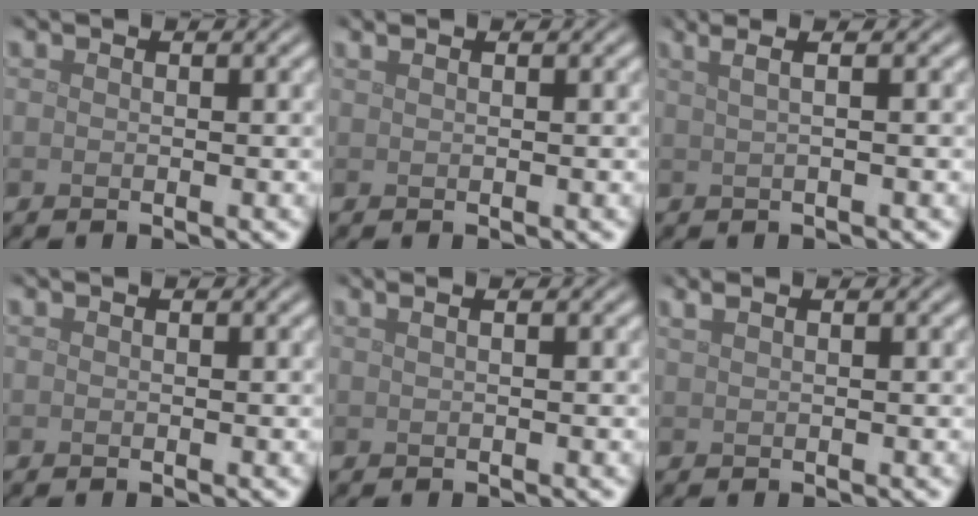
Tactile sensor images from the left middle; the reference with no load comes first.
{"total": 0.9, "force": [0.6, 0.4, 0.5], "torque": [-0.009, 0.002, 0.006]}
{"total": 4.9, "force": [2.4, 2.4, 3.6], "torque": [-0.030, 0.035, 0.003]}
{"total": 0.0}
{"total": 2.7, "force": [1.3, 1.4, 1.8], "torque": [-0.008, 0.014, -0.008]}
{"total": 1.3, "force": [0.9, 0.4, 0.8], "torque": [-0.016, 0.004, 0.014]}